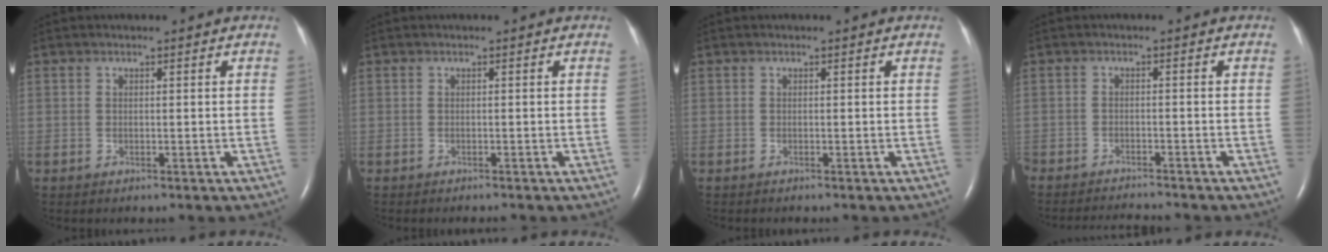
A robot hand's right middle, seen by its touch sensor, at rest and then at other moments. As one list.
[{"total": 0.9, "force": [-0.8, 0.0, 0.3], "torque": [-0.004, -0.002, -0.010]}, {"total": 0.0}, {"total": 6.1, "force": [-6.0, 0.0, 1.3], "torque": [-0.013, -0.015, -0.094]}]